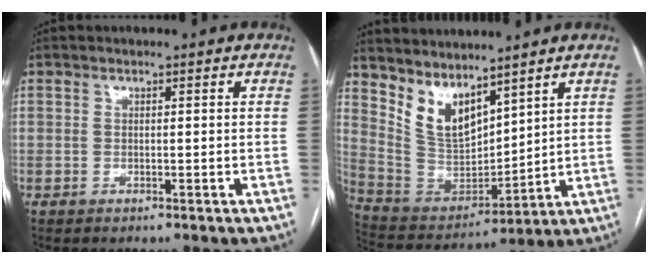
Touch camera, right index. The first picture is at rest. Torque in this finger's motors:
{"motor_torque": [0.77, 0.70, 0.19, 0.06]}